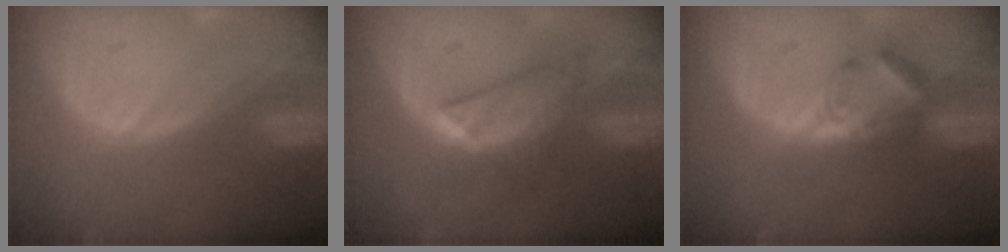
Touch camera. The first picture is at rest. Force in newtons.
{"total": 5.8, "press": 5.8, "slide": 0.7}
{"total": 4.4, "press": 4.3, "slide": 1.1}